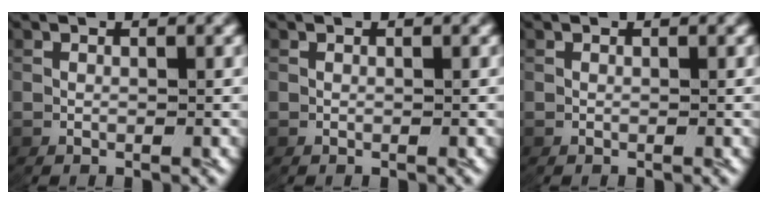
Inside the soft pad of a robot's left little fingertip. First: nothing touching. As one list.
[{"total": 0.0}, {"total": 0.0}]